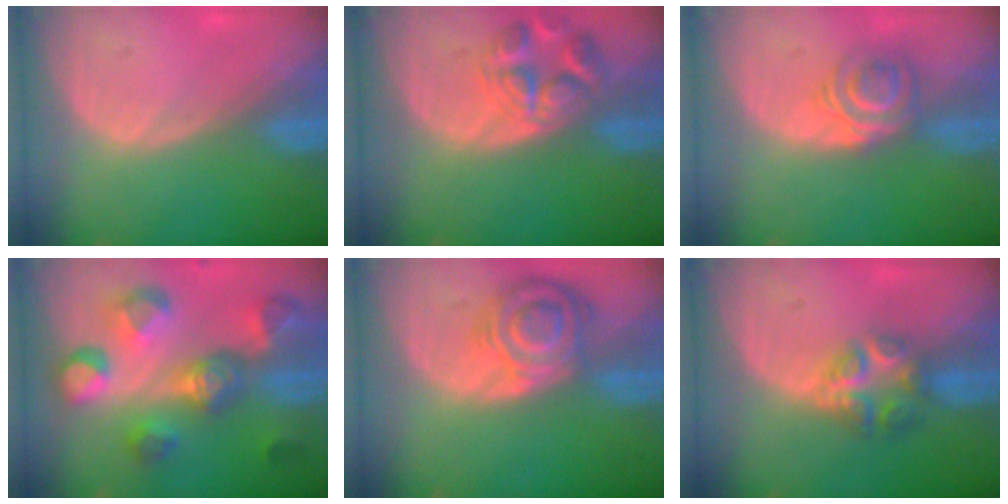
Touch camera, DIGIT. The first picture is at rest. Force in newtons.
{"total": 7.1, "press": 6.4, "slide": 3.2}
{"total": 6.1, "press": 5.2, "slide": 3.3}
{"total": 11.0, "press": 9.9, "slide": 4.8}
{"total": 8.4, "press": 7.4, "slide": 3.9}
{"total": 6.1, "press": 5.4, "slide": 2.8}